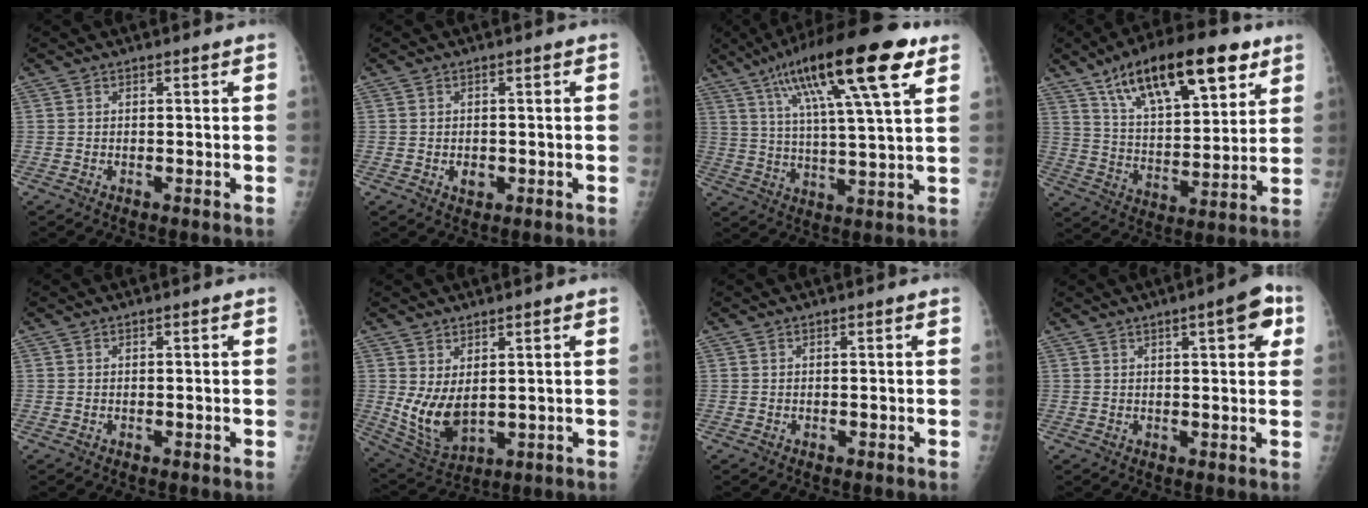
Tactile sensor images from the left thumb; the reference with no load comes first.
{"total": 2.2, "force": [-0.5, 1.7, 1.4], "torque": [-0.011, 0.001, -0.002]}
{"total": 21.6, "force": [11.0, 4.2, 18.2], "torque": [-0.299, -0.007, 0.182]}
{"total": 22.4, "force": [12.6, 8.9, 16.2], "torque": [-0.233, -0.032, 0.214]}
{"total": 0.0}
{"total": 8.8, "force": [1.2, 5.1, 7.1], "torque": [-0.124, -0.024, 0.045]}
{"total": 0.0}
{"total": 7.1, "force": [2.9, 2.0, 6.1], "torque": [-0.064, -0.001, 0.033]}